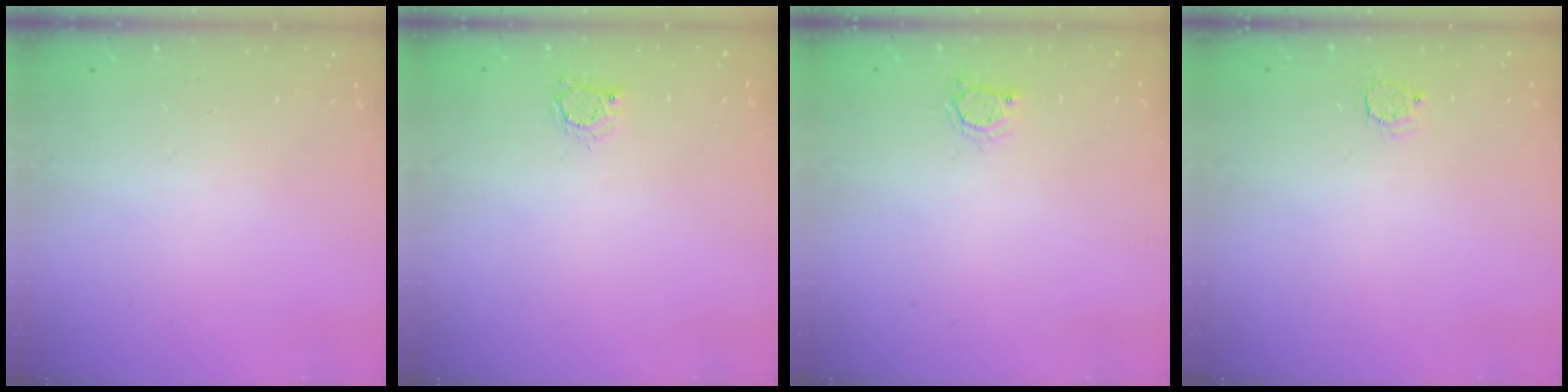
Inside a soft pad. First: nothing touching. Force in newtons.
{"total": 2.9, "press": 2.9, "slide": 0.4}
{"total": 3.2, "press": 3.2, "slide": 0.5}
{"total": 2.4, "press": 2.4, "slide": 0.3}